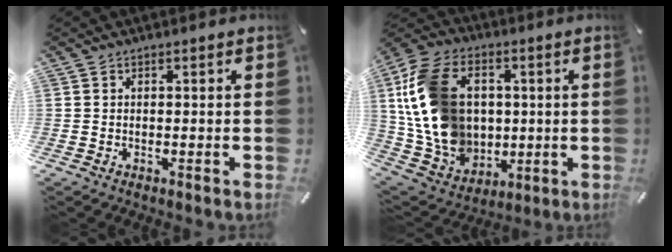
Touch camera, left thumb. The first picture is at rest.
{"total": 20.0, "force": [2.9, 15.8, 11.9], "torque": [-0.263, -0.003, 0.061]}